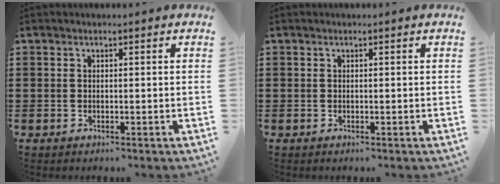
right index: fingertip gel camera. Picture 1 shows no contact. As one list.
[{"total": 0.0}]